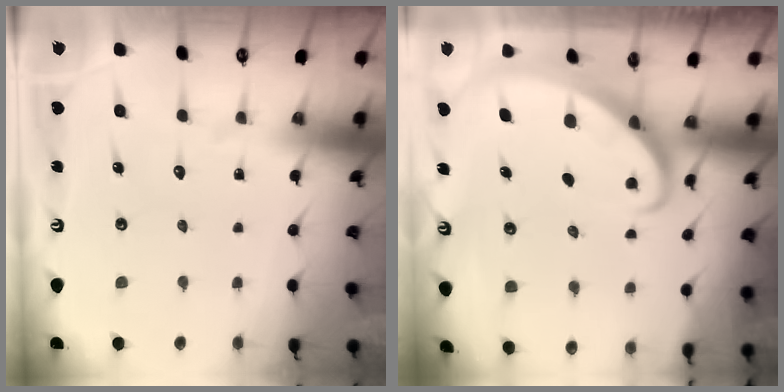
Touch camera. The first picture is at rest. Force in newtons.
{"total": 2.4, "press": 2.4, "slide": 0.3}